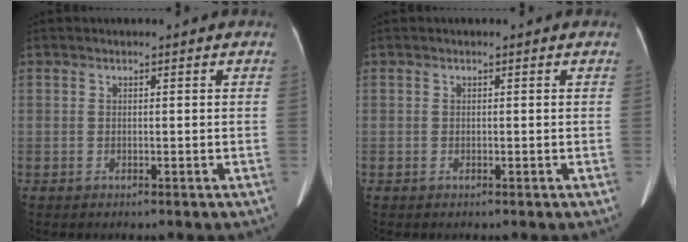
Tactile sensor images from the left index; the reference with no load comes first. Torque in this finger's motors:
{"motor_torque": [-0.18, -0.28, -0.01, -0.01]}